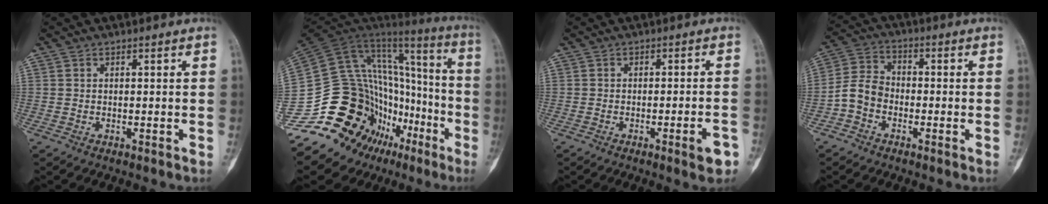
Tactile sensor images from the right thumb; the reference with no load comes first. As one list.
[{"total": 30.2, "force": [-14.6, 20.4, 16.8], "torque": [-0.252, 0.154, -0.212]}, {"total": 4.6, "force": [-2.3, 0.9, 3.9], "torque": [-0.048, 0.012, -0.029]}, {"total": 6.3, "force": [-2.4, 4.8, 3.3], "torque": [-0.056, 0.028, -0.058]}]